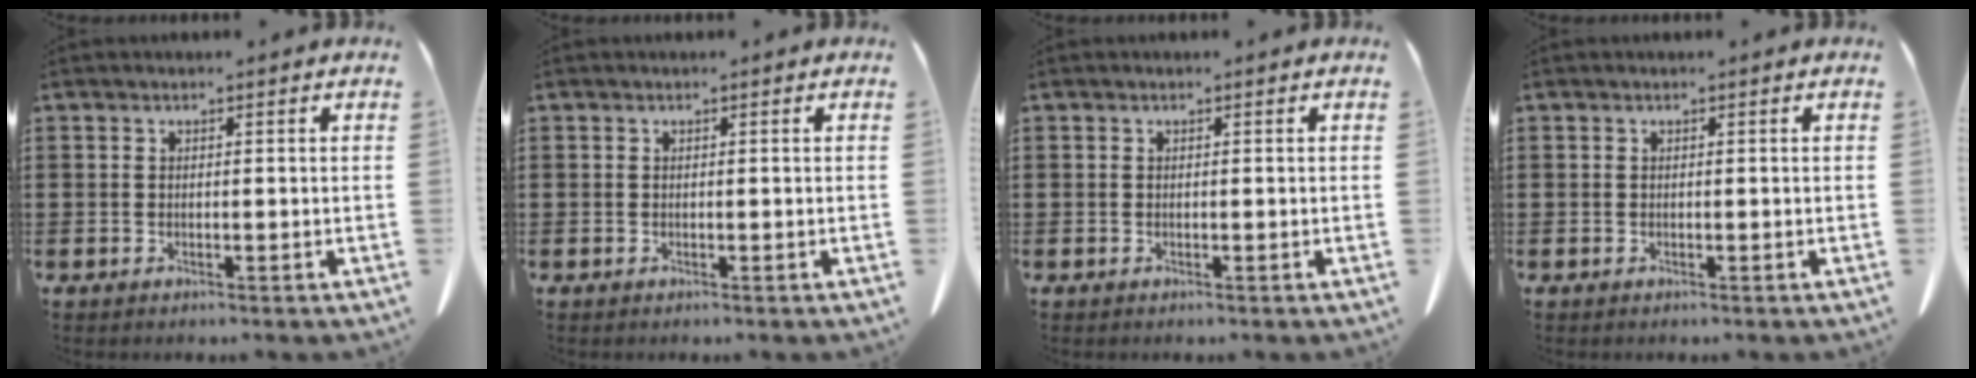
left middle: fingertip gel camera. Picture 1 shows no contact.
{"total": 0.0}
{"total": 0.0}
{"total": 0.0}